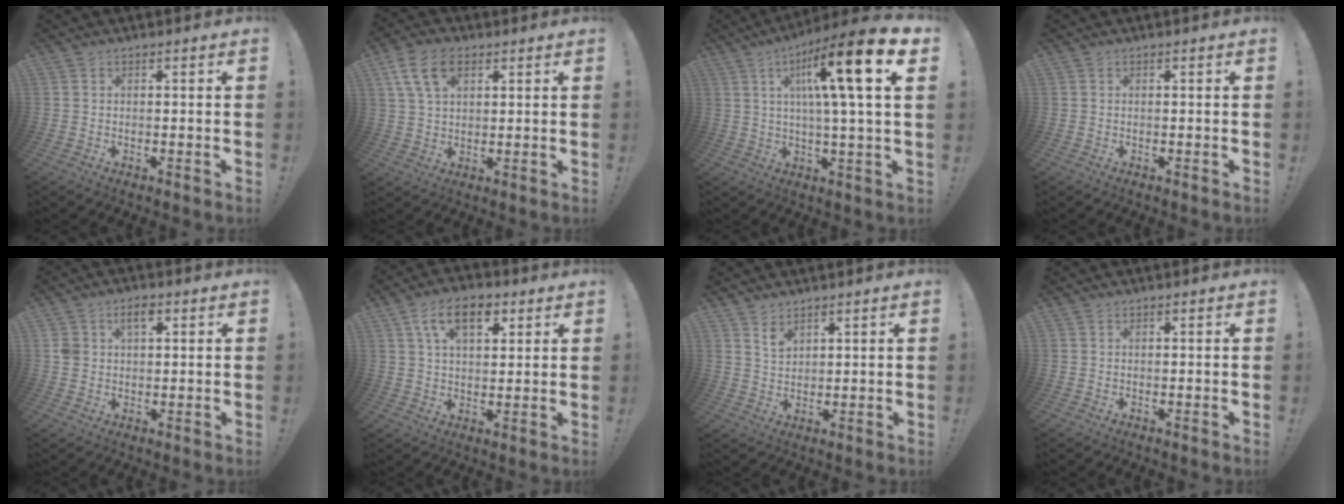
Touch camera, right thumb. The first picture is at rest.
{"total": 10.7, "force": [4.8, 6.5, 7.1], "torque": [-0.127, -0.001, 0.091]}
{"total": 18.0, "force": [5.1, 2.2, 17.1], "torque": [-0.281, -0.010, 0.060]}
{"total": 0.0}
{"total": 4.5, "force": [1.6, 3.1, 2.9], "torque": [-0.040, 0.000, 0.025]}
{"total": 11.8, "force": [5.2, 6.5, 8.4], "torque": [-0.131, 0.004, 0.092]}
{"total": 3.8, "force": [2.9, 1.9, 1.4], "torque": [-0.012, -0.025, 0.051]}
{"total": 0.0}